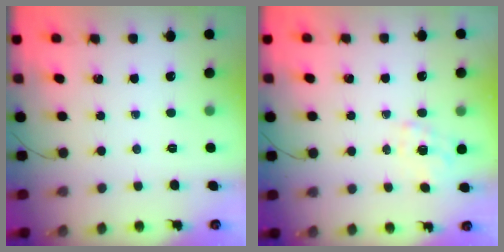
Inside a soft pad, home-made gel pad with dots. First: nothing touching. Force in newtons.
{"total": 1.0, "press": 0.7, "slide": 0.7}